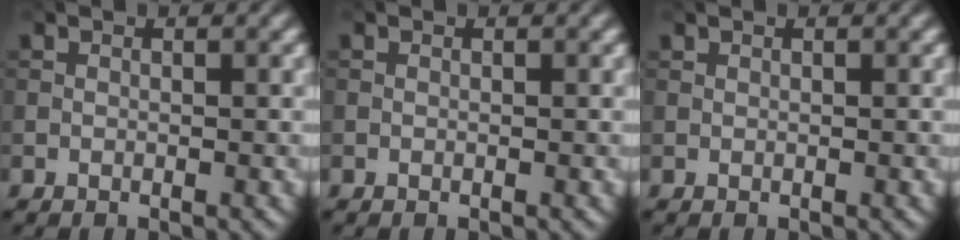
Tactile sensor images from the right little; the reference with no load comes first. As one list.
[{"total": 0.0}, {"total": 0.0}]